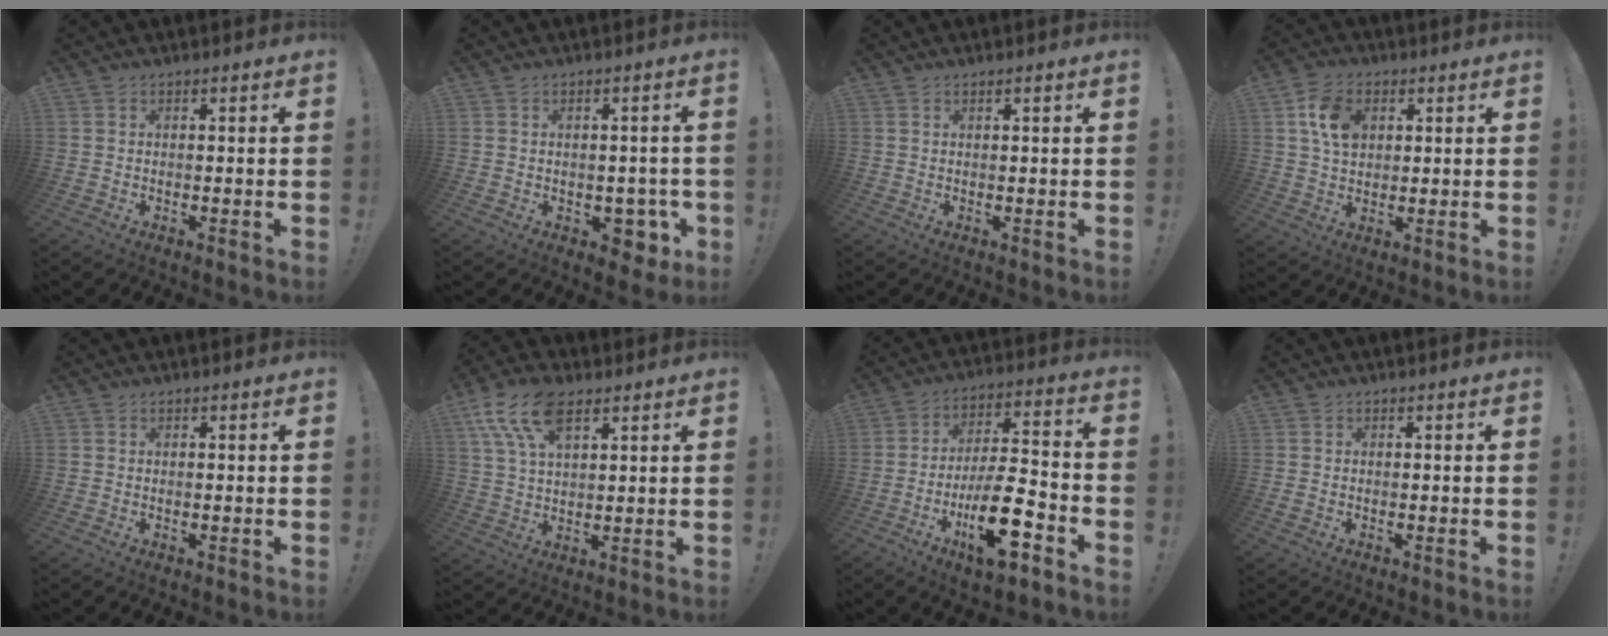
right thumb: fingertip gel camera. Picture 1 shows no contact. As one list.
[{"total": 6.2, "force": [-1.7, 4.8, 3.5], "torque": [-0.024, 0.011, -0.024]}, {"total": 0.8, "force": [0.5, -0.2, 0.6], "torque": [-0.012, 0.000, 0.009]}, {"total": 9.9, "force": [3.2, 7.3, 5.9], "torque": [-0.089, 0.006, 0.065]}, {"total": 0.0}, {"total": 13.7, "force": [7.1, 6.9, 9.4], "torque": [-0.186, -0.018, 0.131]}, {"total": 17.6, "force": [-7.9, 6.5, 14.3], "torque": [-0.236, 0.045, -0.125]}, {"total": 0.7, "force": [0.0, 0.7, 0.3], "torque": [-0.007, 0.003, 0.001]}]